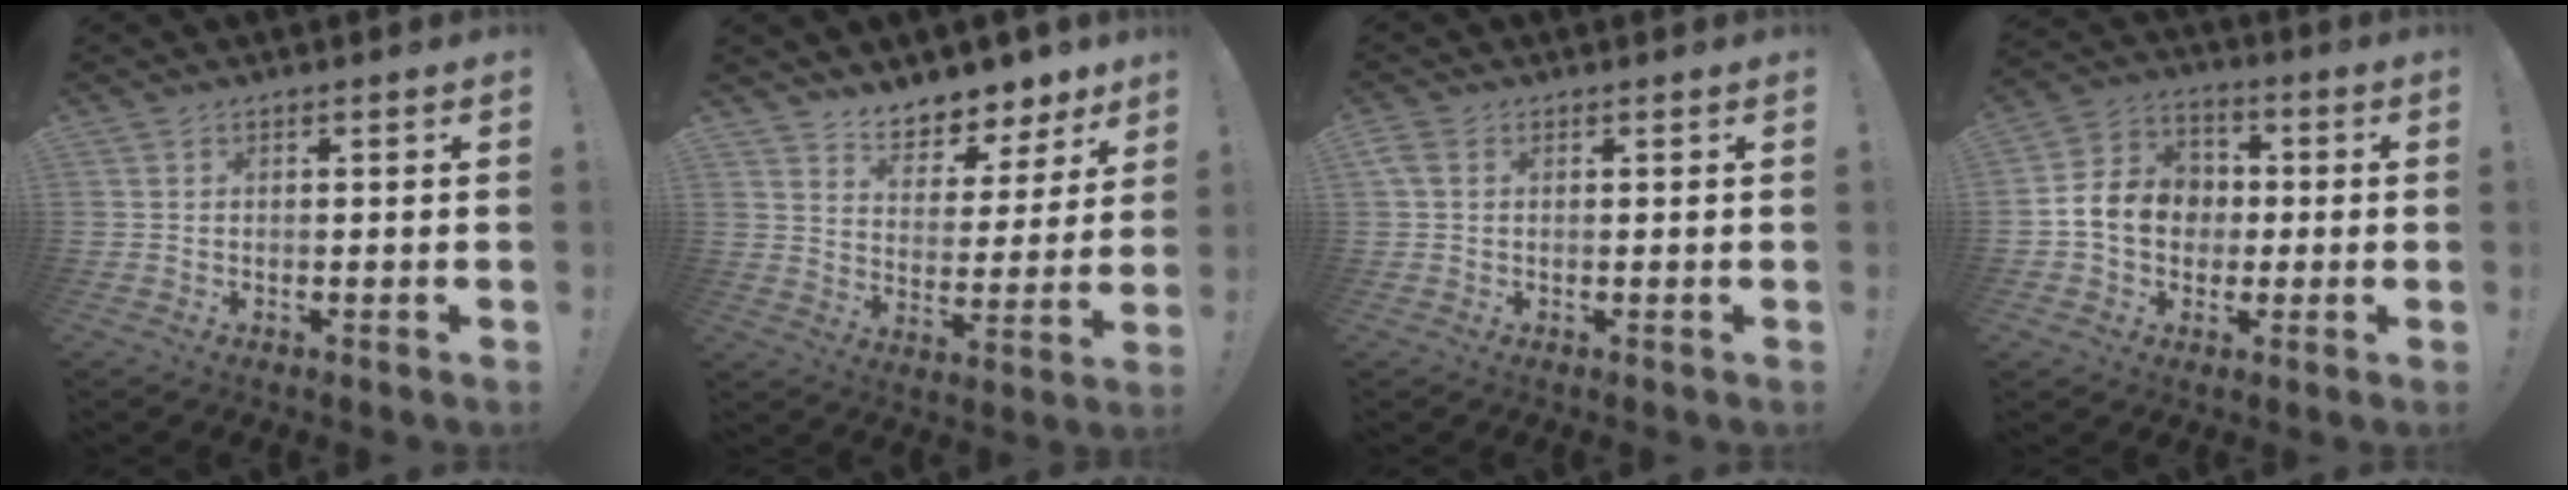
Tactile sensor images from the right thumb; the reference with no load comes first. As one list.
[{"total": 8.3, "force": [7.3, 3.2, 2.0], "torque": [-0.029, -0.070, 0.133]}, {"total": 2.3, "force": [0.7, 1.6, 1.5], "torque": [-0.021, 0.002, 0.013]}, {"total": 13.4, "force": [-0.4, 11.7, 6.6], "torque": [-0.103, 0.017, 0.004]}]